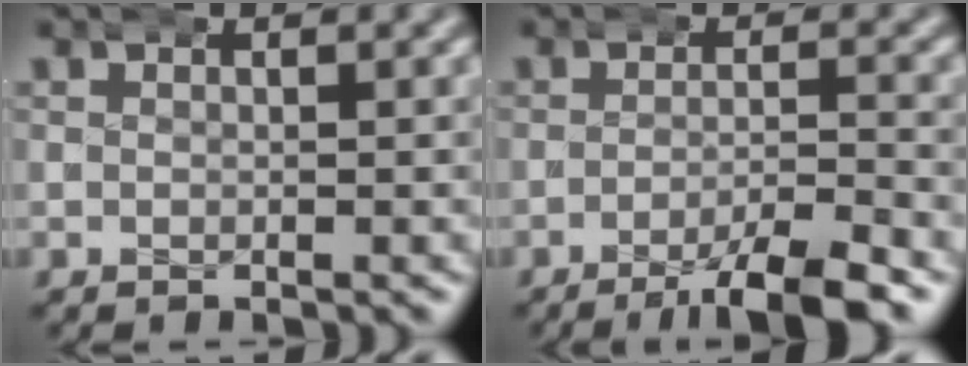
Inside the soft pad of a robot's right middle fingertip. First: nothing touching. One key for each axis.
{"total": 5.3, "fx": -3.7, "fy": 0.4, "fz": 3.7, "tx": -0.053, "ty": -0.004, "tz": -0.065}